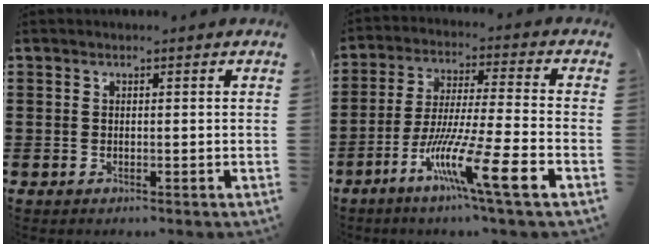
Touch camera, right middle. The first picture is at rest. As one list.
[{"total": 11.9, "force": [-6.3, 0.4, 10.1], "torque": [-0.197, -0.008, -0.122]}]